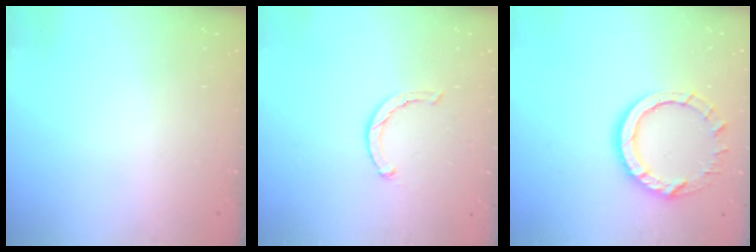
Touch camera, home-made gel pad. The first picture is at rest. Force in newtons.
{"total": 2.3, "press": 2.2, "slide": 0.5}
{"total": 10.5, "press": 10.4, "slide": 1.0}